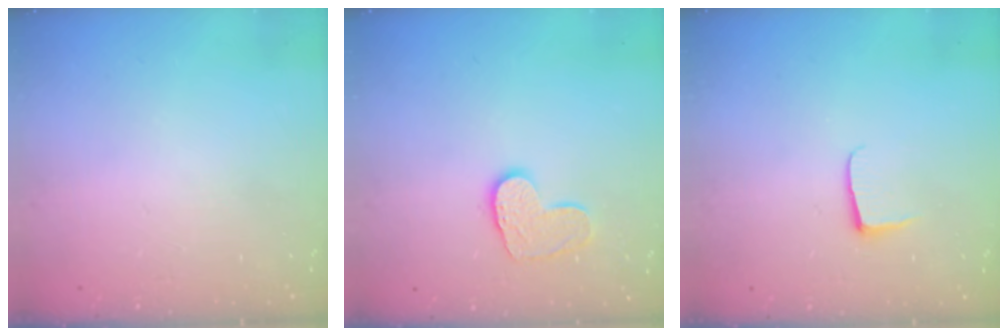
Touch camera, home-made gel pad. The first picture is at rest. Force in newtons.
{"total": 9.5, "press": 9.5, "slide": 0.7}
{"total": 5.4, "press": 5.3, "slide": 0.5}